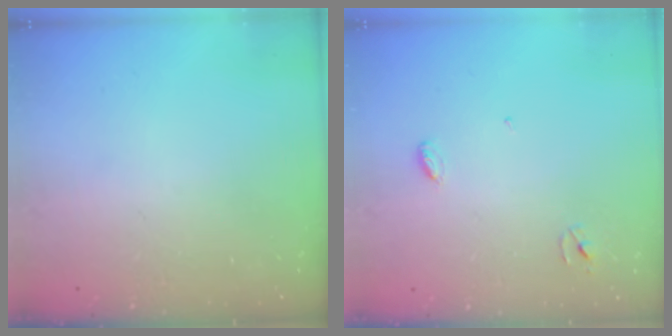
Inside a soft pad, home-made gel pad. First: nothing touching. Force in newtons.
{"total": 3.3, "press": 3.3, "slide": 0.3}